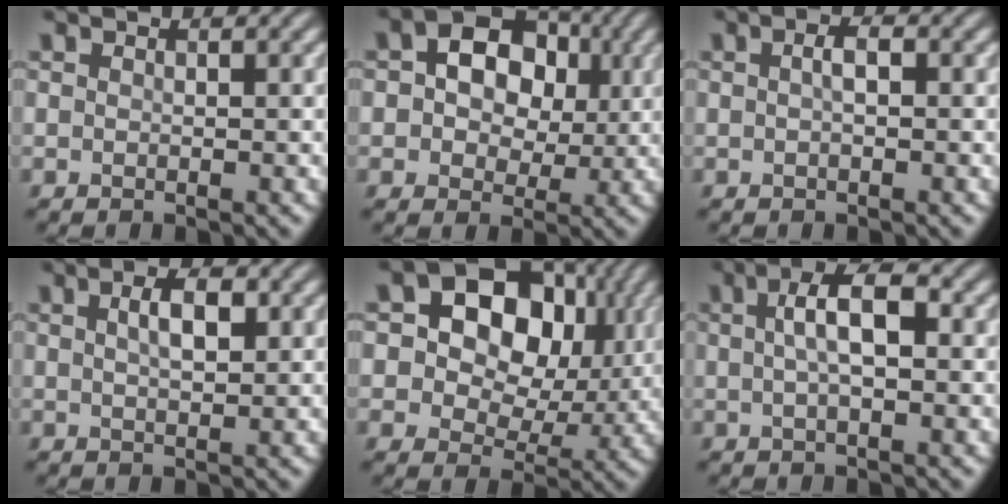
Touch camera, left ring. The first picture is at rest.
{"total": 9.1, "force": [2.2, 6.9, 5.6], "torque": [-0.066, 0.033, 0.011]}
{"total": 1.3, "force": [0.1, 0.4, 1.2], "torque": [-0.026, 0.002, 0.001]}
{"total": 2.9, "force": [0.9, 1.1, 2.5], "torque": [-0.046, 0.004, 0.017]}
{"total": 13.0, "force": [3.7, 9.4, 8.2], "torque": [-0.118, 0.036, 0.045]}
{"total": 4.3, "force": [0.7, 1.4, 4.0], "torque": [-0.072, 0.009, 0.008]}